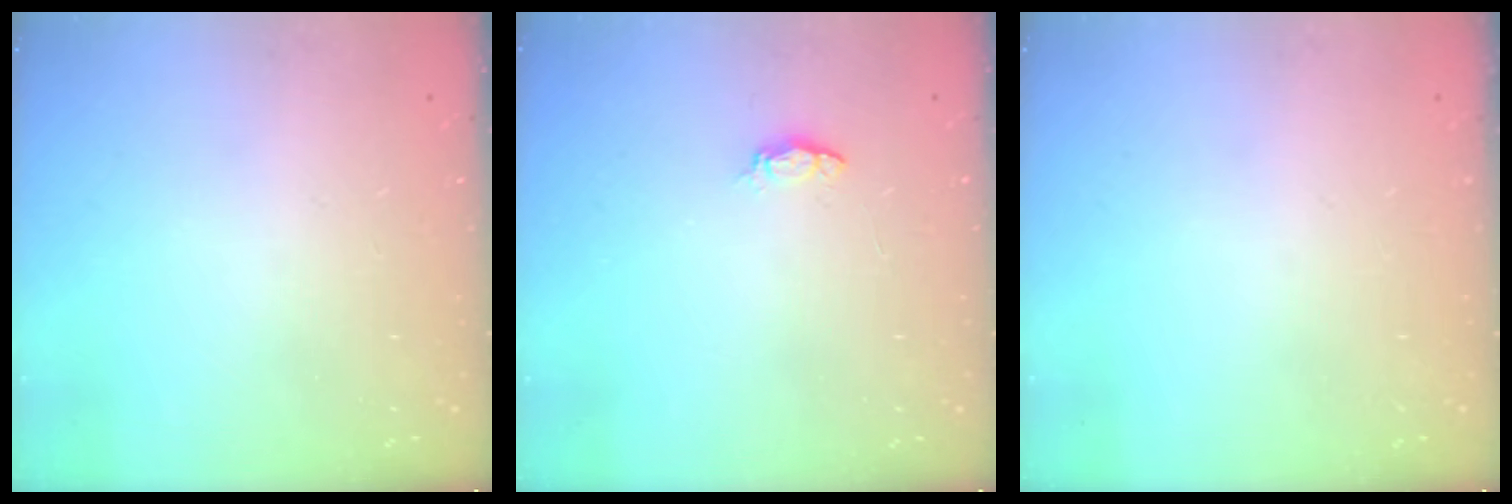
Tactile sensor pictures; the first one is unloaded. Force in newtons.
{"total": 2.5, "press": 2.5, "slide": 0.4}
{"total": 0.0}